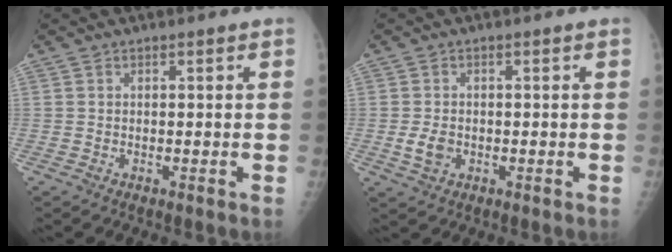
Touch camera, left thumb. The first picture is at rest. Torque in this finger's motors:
{"motor_torque": [-0.32, 0.13, 0.30, -0.03, 0.02]}